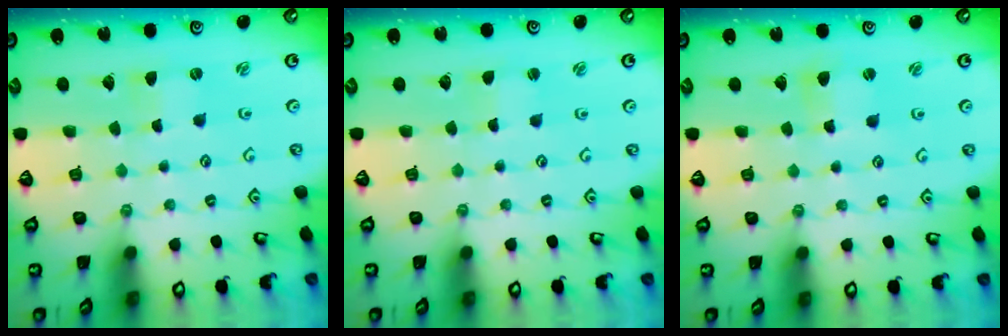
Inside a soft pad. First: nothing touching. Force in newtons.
{"total": 0.5, "press": 0.5, "slide": 0.1}
{"total": 2.3, "press": 2.2, "slide": 0.3}